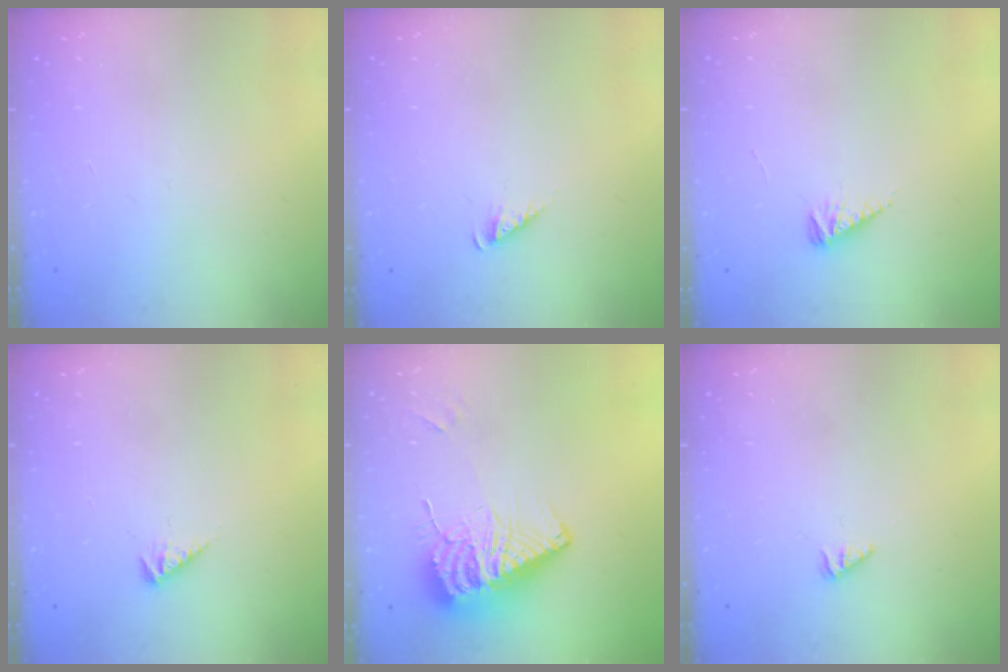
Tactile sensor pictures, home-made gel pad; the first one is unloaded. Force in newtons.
{"total": 2.8, "press": 2.8, "slide": 0.4}
{"total": 3.9, "press": 3.8, "slide": 0.6}
{"total": 2.7, "press": 2.7, "slide": 0.6}
{"total": 14.7, "press": 14.6, "slide": 1.3}
{"total": 0.0}